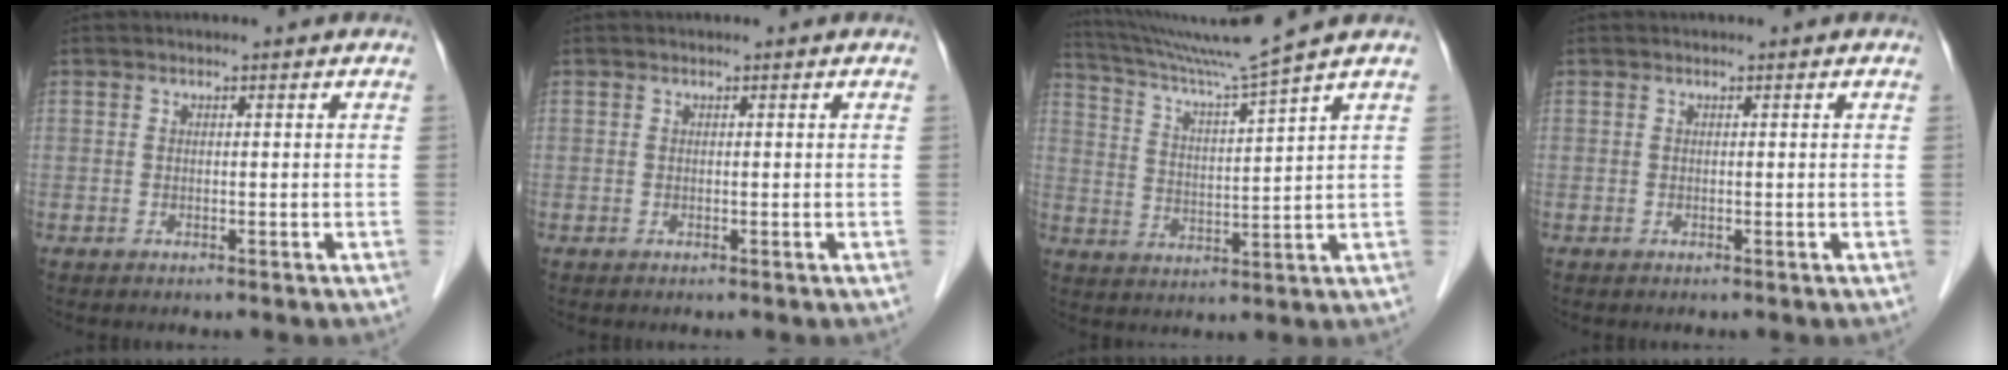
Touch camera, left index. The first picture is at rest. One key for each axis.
{"total": 0.0}
{"total": 10.3, "fx": 8.9, "fy": -3.4, "fz": 3.9, "tx": -0.076, "ty": -0.023, "tz": 0.165}
{"total": 0.0}